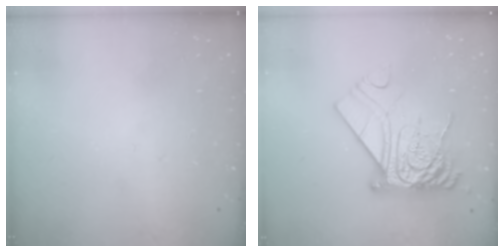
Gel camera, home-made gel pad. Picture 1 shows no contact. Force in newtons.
{"total": 15.8, "press": 15.8, "slide": 1.6}